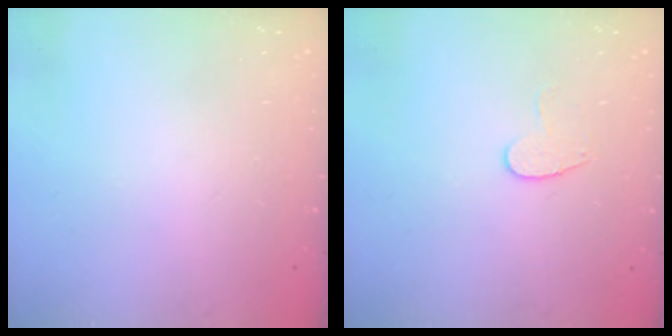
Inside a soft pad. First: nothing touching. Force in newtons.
{"total": 7.7, "press": 7.6, "slide": 0.5}